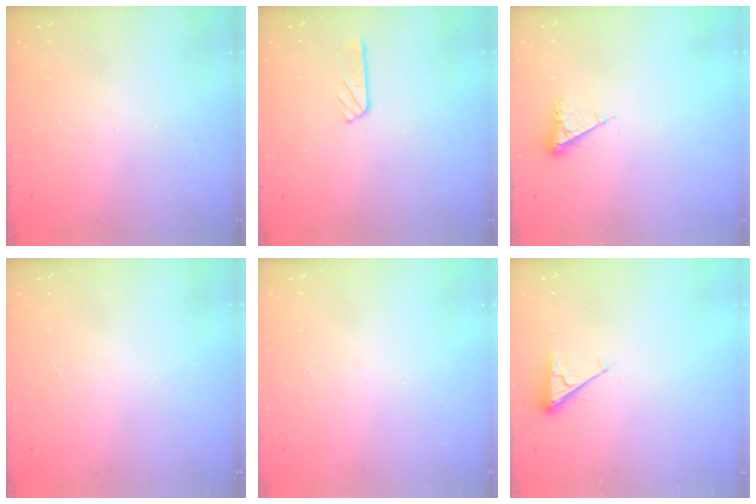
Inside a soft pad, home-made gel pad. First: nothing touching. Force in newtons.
{"total": 3.1, "press": 3.1, "slide": 0.4}
{"total": 4.5, "press": 4.4, "slide": 0.6}
{"total": 0.0}
{"total": 0.0}
{"total": 3.4, "press": 3.4, "slide": 0.7}